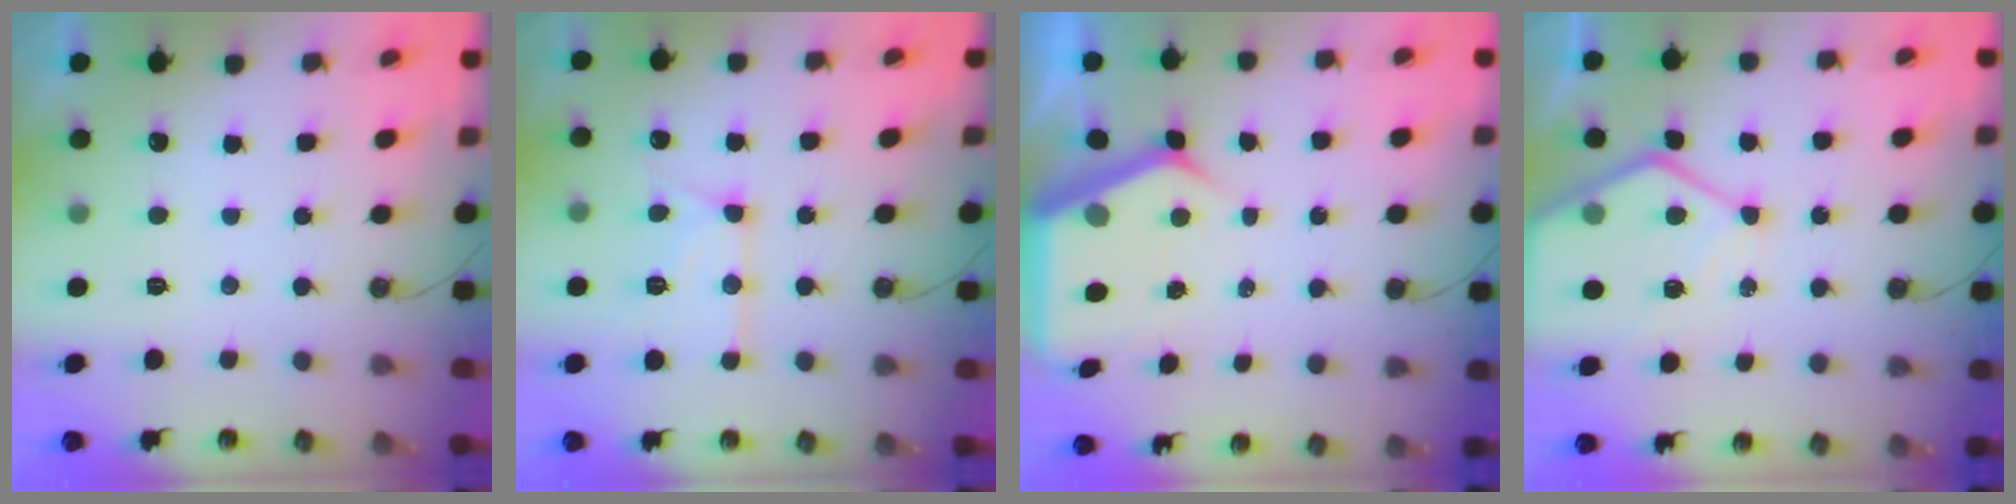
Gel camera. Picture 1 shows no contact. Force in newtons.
{"total": 13.2, "press": 13.1, "slide": 1.3}
{"total": 6.2, "press": 6.1, "slide": 0.8}
{"total": 11.6, "press": 11.6, "slide": 1.1}